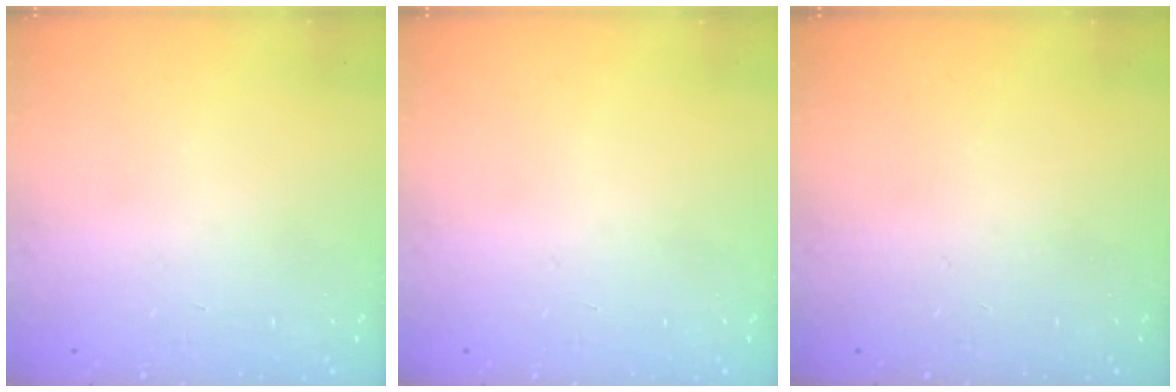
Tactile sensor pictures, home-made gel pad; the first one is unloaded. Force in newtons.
{"total": 0.0}
{"total": 0.0}